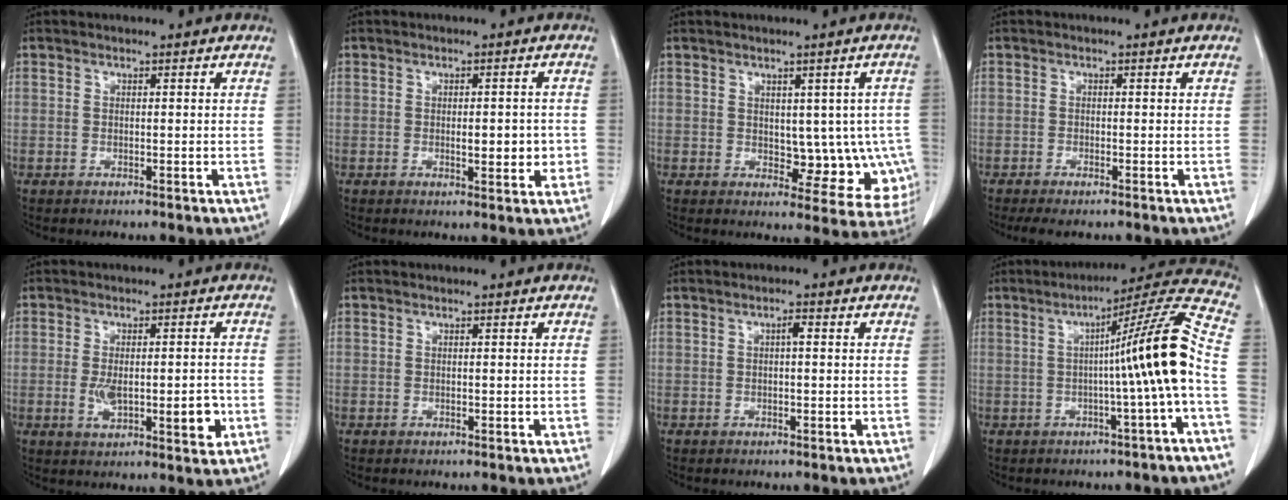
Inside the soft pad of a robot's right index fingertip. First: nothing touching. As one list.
[{"total": 4.0, "force": [-0.6, 1.4, 3.7], "torque": [-0.051, -0.002, -0.005]}, {"total": 8.6, "force": [-0.6, 5.4, 6.7], "torque": [-0.051, 0.010, 0.006]}, {"total": 3.2, "force": [-2.6, 0.5, 1.8], "torque": [-0.025, -0.007, -0.040]}, {"total": 8.0, "force": [-1.6, 2.8, 7.3], "torque": [-0.112, -0.003, -0.018]}, {"total": 0.0}, {"total": 1.1, "force": [0.1, 0.2, 1.0], "torque": [-0.018, 0.003, 0.002]}, {"total": 13.0, "force": [-1.3, -2.1, 12.8], "torque": [-0.167, 0.021, -0.023]}]